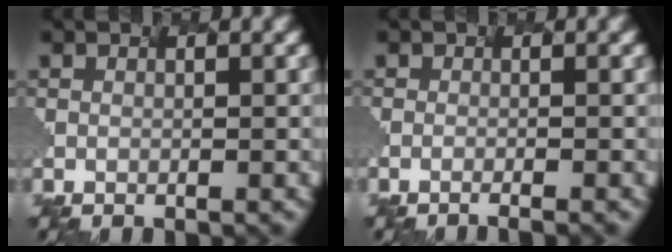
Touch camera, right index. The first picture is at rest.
{"total": 2.0, "force": [-0.9, 0.6, 1.6], "torque": [0.001, -0.002, -0.015]}